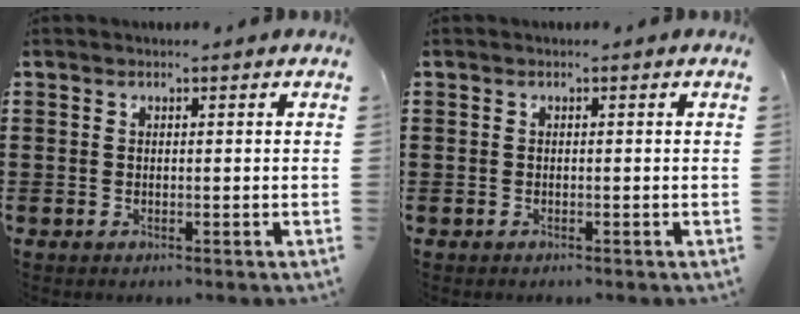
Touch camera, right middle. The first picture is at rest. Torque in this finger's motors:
{"motor_torque": [-2.14, 0.00, 0.01, 0.00]}